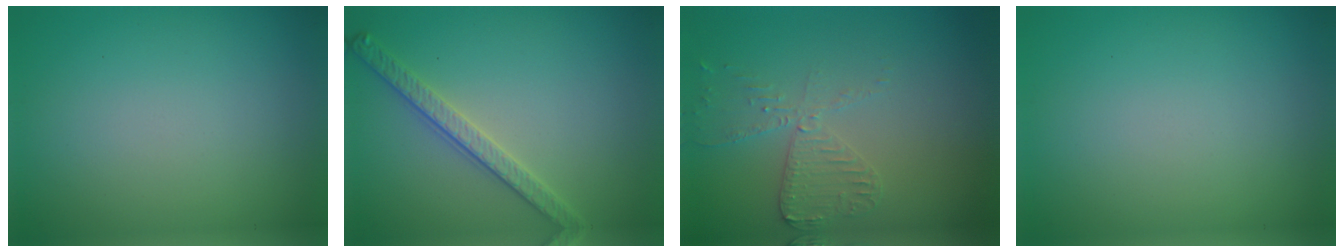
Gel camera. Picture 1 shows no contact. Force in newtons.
{"total": 2.8, "press": 2.7, "slide": 0.8}
{"total": 2.9, "press": 2.8, "slide": 0.6}
{"total": 0.0}